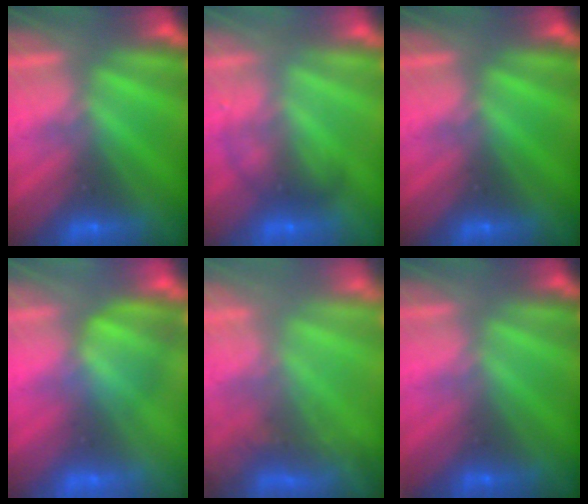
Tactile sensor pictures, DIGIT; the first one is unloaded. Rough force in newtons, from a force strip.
{"total": 2.0}
{"total": 0.0}
{"total": 3.5}
{"total": 5.6}
{"total": 2.3}